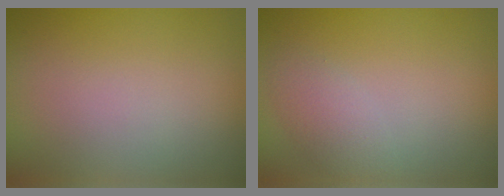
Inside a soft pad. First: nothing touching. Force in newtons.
{"total": 2.0, "press": 2.0, "slide": 0.0}